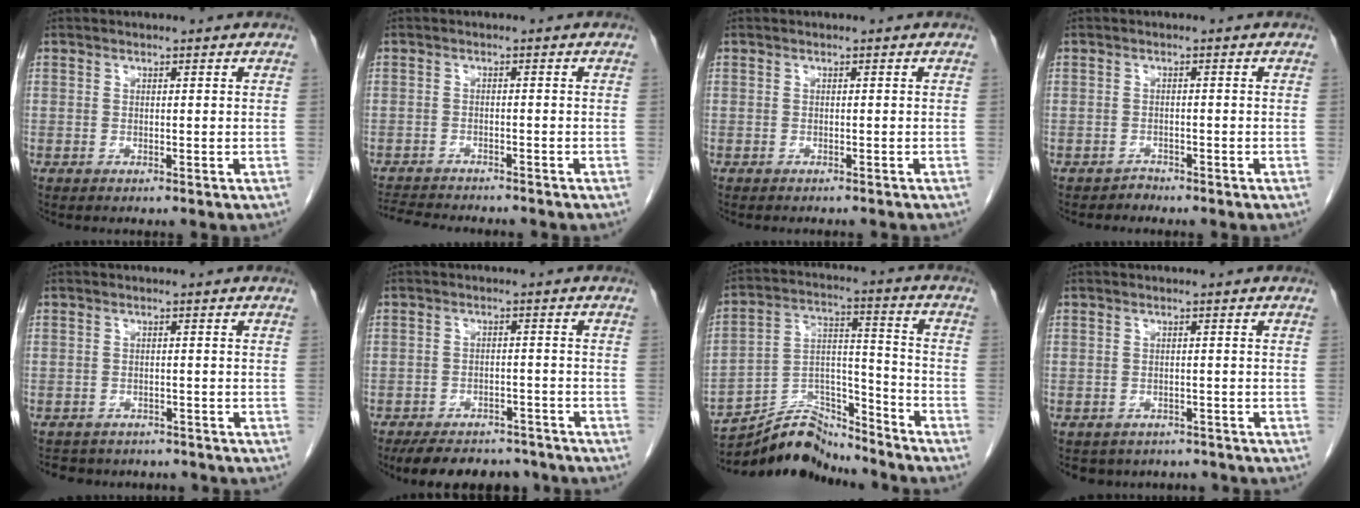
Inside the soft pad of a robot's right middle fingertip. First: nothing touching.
{"total": 8.1, "force": [-7.5, 0.8, 2.7], "torque": [-0.047, -0.010, -0.116]}
{"total": 3.6, "force": [-3.3, 0.6, 1.4], "torque": [-0.022, -0.007, -0.039]}
{"total": 1.6, "force": [-1.5, 0.2, -0.4], "torque": [0.012, -0.003, -0.026]}
{"total": 7.8, "force": [-7.0, 3.2, 1.4], "torque": [-0.025, 0.004, -0.083]}
{"total": 11.8, "force": [-10.2, 4.6, 3.6], "torque": [-0.055, 0.004, -0.133]}
{"total": 13.5, "force": [-13.2, 2.0, 2.3], "torque": [-0.043, 0.036, -0.231]}
{"total": 6.5, "force": [-5.7, 3.1, 0.6], "torque": [-0.004, 0.008, -0.063]}